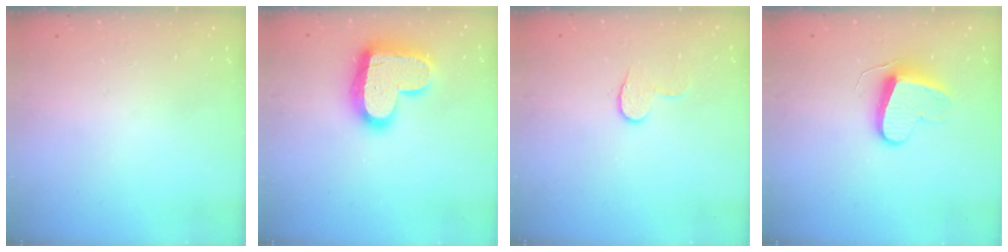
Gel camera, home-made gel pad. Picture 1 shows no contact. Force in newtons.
{"total": 17.9, "press": 17.9, "slide": 1.4}
{"total": 6.3, "press": 6.3, "slide": 0.4}
{"total": 9.2, "press": 9.2, "slide": 0.5}